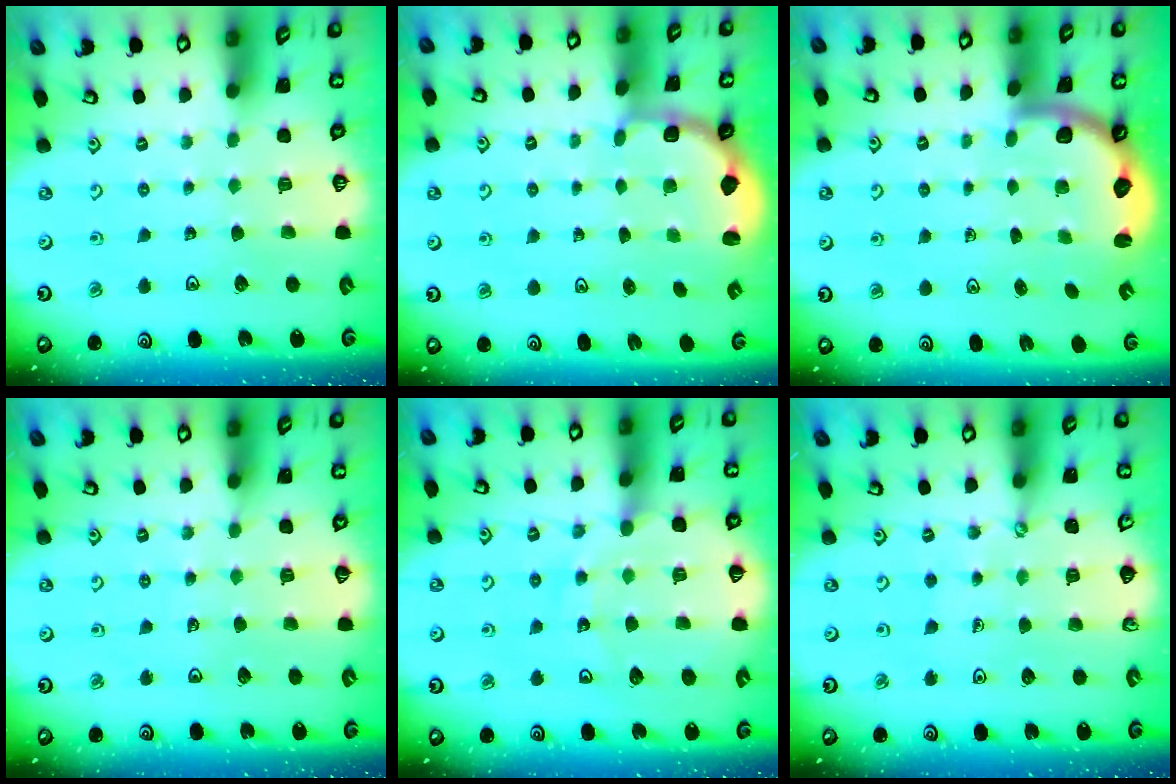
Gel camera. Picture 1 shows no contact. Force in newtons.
{"total": 2.7, "press": 2.1, "slide": 1.7}
{"total": 2.8, "press": 2.5, "slide": 1.3}
{"total": 1.9, "press": 1.9, "slide": 0.2}
{"total": 12.0, "press": 11.8, "slide": 1.6}
{"total": 1.1, "press": 1.1, "slide": 0.1}